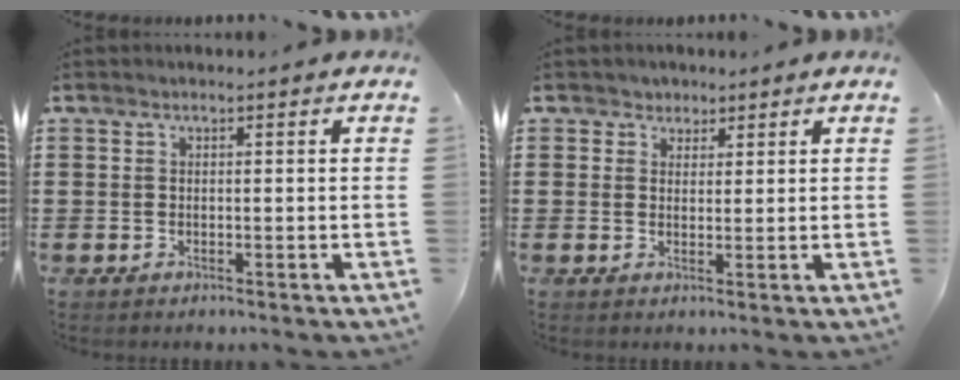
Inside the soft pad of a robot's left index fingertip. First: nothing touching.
{"total": 2.1, "force": [1.4, 1.6, -0.1], "torque": [-0.009, 0.008, 0.024]}